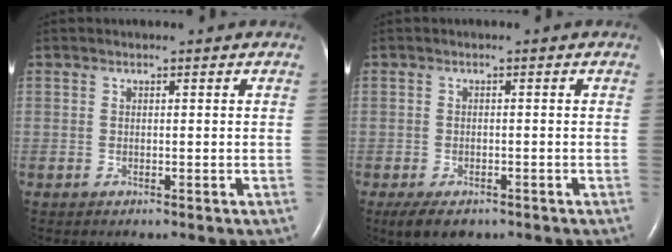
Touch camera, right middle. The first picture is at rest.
{"total": 4.4, "force": [-3.1, 2.1, 2.4], "torque": [-0.045, -0.008, -0.045]}